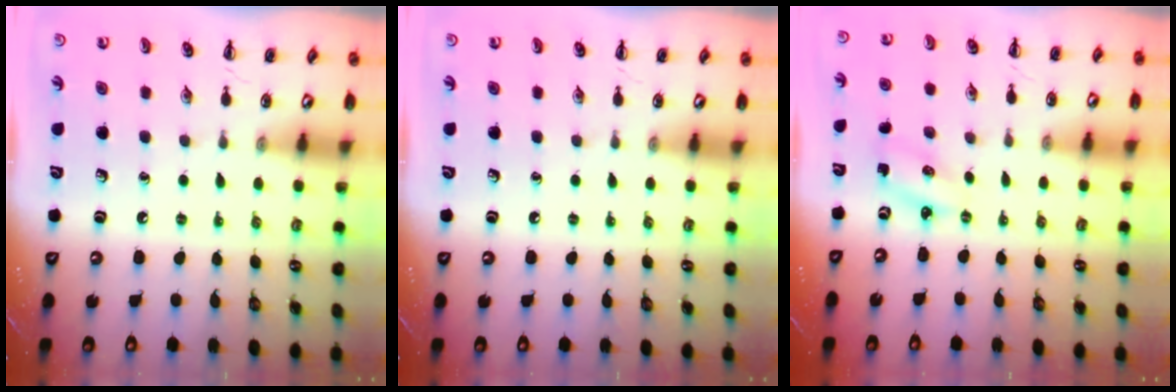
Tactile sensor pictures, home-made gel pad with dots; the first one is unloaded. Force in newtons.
{"total": 0.0}
{"total": 2.0, "press": 1.9, "slide": 0.6}